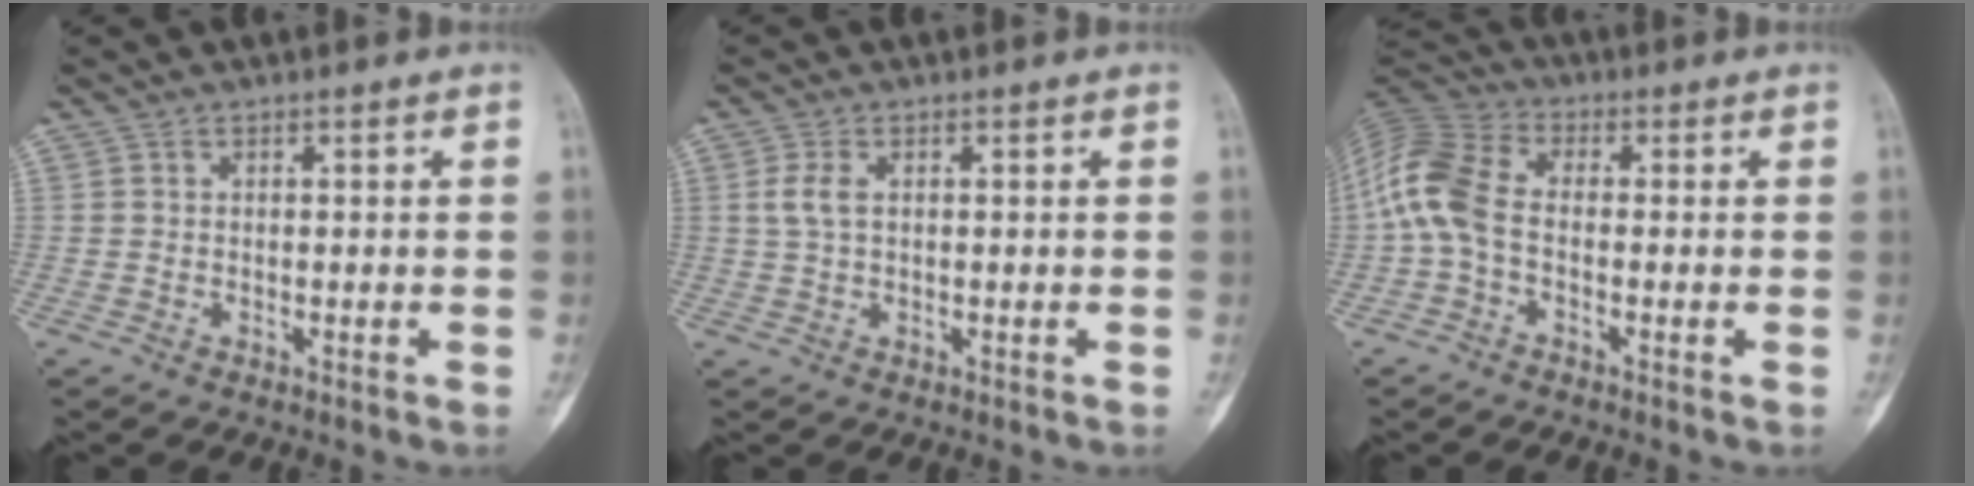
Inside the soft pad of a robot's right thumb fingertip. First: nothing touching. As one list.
[{"total": 3.0, "force": [0.7, 1.6, 2.5], "torque": [-0.063, 0.007, 0.014]}, {"total": 10.1, "force": [-1.3, 6.0, 8.1], "torque": [-0.179, 0.026, -0.041]}]